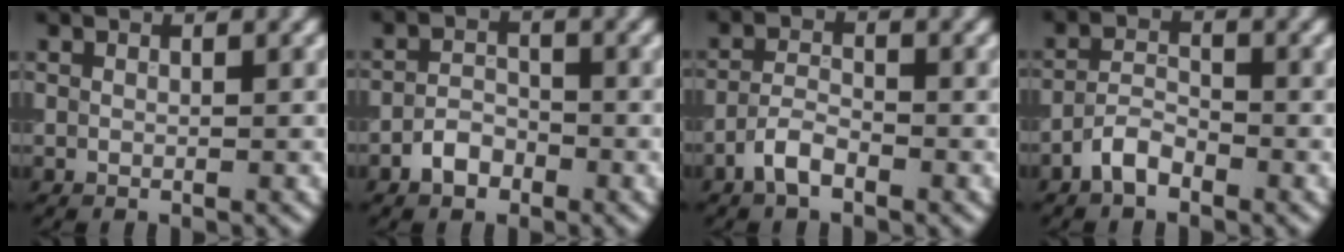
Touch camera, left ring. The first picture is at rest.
{"total": 2.4, "force": [-1.5, 1.5, 1.2], "torque": [-0.018, 0.007, -0.032]}
{"total": 2.5, "force": [-1.7, 1.0, 1.6], "torque": [-0.034, 0.006, -0.040]}
{"total": 2.6, "force": [-1.8, 1.2, 1.4], "torque": [-0.026, 0.009, -0.041]}